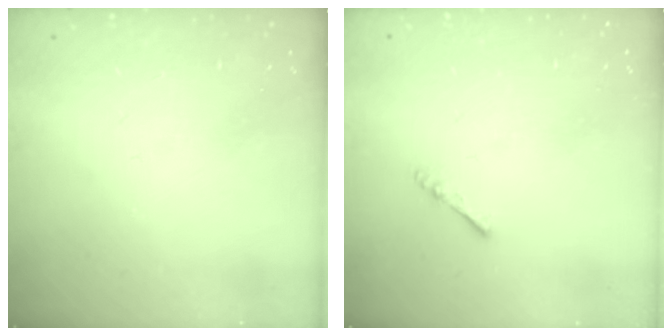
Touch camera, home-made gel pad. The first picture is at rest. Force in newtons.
{"total": 2.4, "press": 2.3, "slide": 0.5}